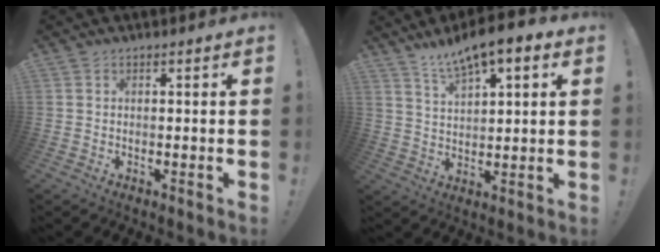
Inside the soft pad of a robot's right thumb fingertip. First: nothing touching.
{"total": 9.3, "force": [6.9, 2.7, 5.7], "torque": [-0.100, -0.037, 0.121]}